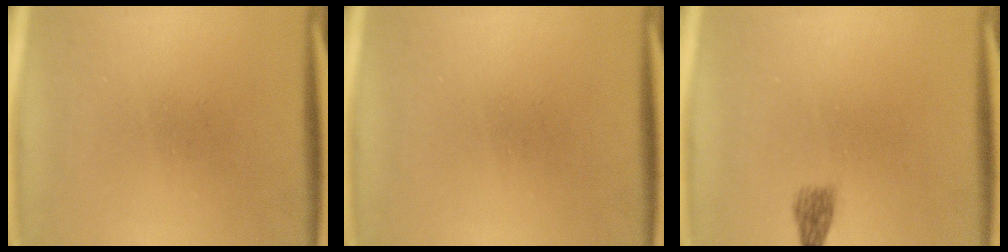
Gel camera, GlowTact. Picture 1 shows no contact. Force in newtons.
{"total": 0.0}
{"total": 1.9}